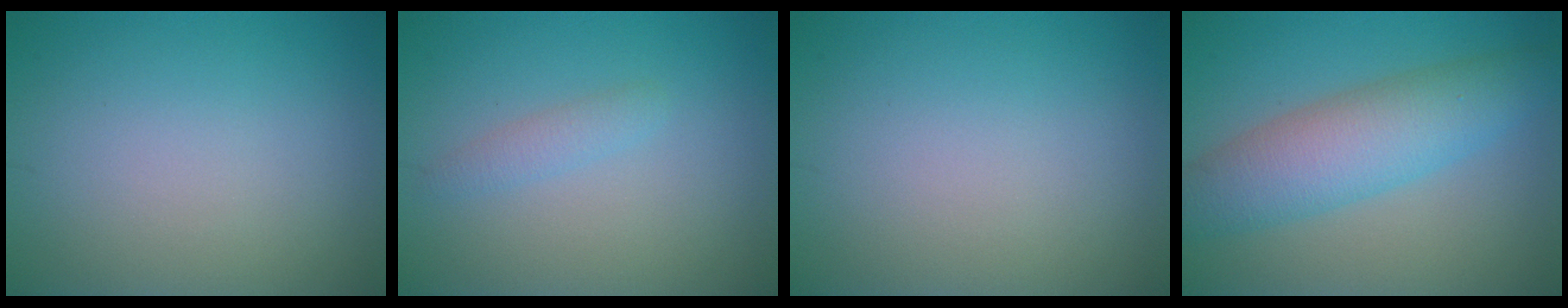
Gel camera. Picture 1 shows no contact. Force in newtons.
{"total": 1.3, "press": 1.3, "slide": 0.0}
{"total": 0.0}
{"total": 6.5, "press": 6.5, "slide": 0.0}